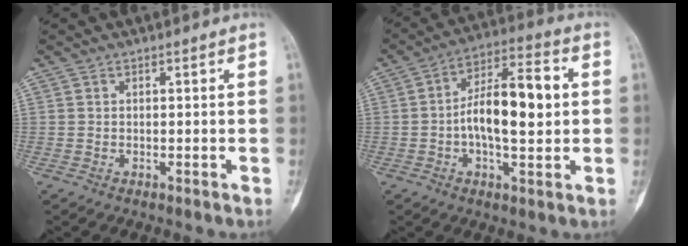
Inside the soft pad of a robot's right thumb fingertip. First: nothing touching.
{"total": 14.3, "force": [0.2, 6.1, 13.0], "torque": [-0.203, 0.029, -0.002]}